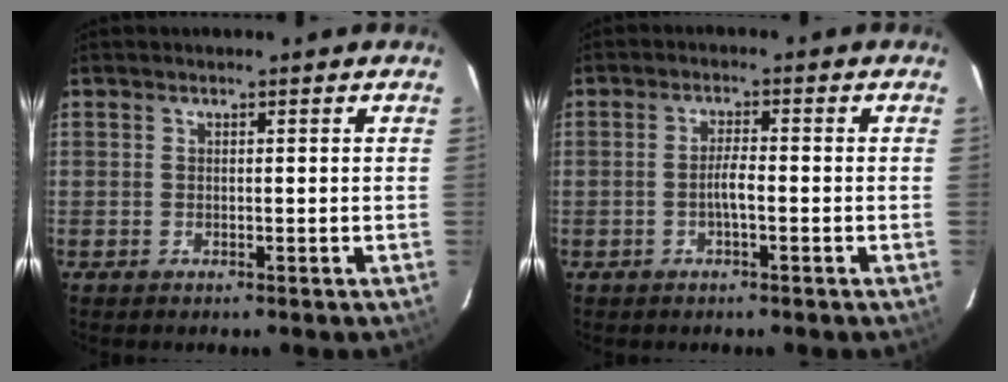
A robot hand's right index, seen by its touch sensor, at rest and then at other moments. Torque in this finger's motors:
{"motor_torque": [0.67, -0.14, 0.29, 0.03]}